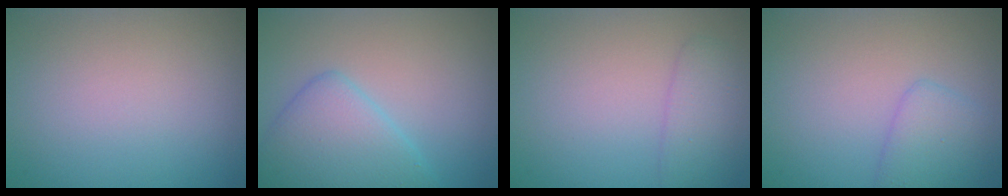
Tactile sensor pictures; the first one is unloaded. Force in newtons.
{"total": 5.2, "press": 5.2, "slide": 0.2}
{"total": 2.3, "press": 2.3, "slide": 0.1}
{"total": 2.4, "press": 2.4, "slide": 0.1}